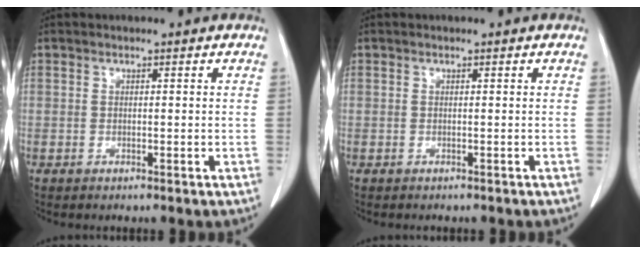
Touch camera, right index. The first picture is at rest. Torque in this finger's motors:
{"motor_torque": [-0.66, 0.13, -0.20, -0.07]}